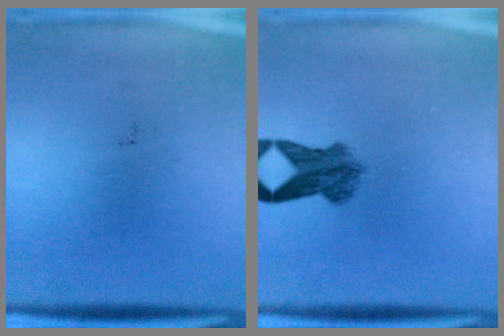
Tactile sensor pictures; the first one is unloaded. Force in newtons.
{"total": 5.1}